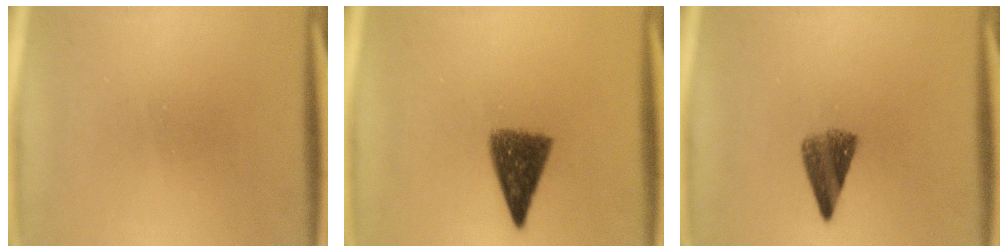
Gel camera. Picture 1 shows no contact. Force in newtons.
{"total": 7.4}
{"total": 5.2}